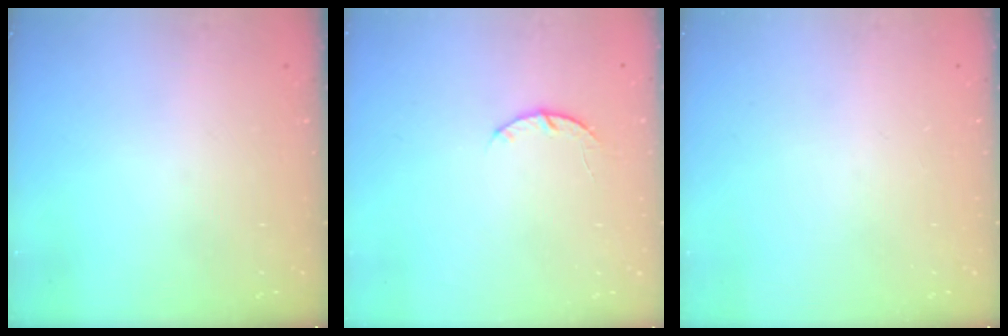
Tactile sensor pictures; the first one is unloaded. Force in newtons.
{"total": 3.5, "press": 3.5, "slide": 0.6}
{"total": 0.0}